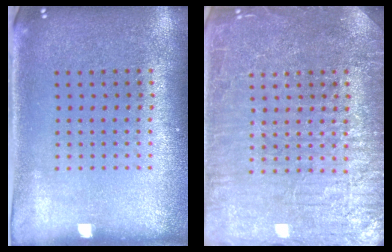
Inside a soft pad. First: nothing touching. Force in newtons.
{"total": 7.2, "press": 7.1, "slide": 1.1}